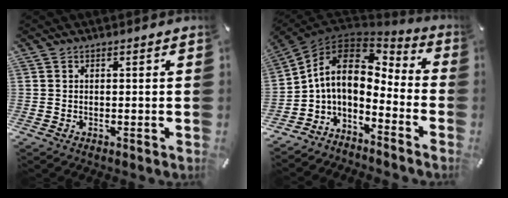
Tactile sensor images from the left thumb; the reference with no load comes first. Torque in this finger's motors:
{"motor_torque": [-0.06, 1.51, 1.41, 1.36, 0.44]}